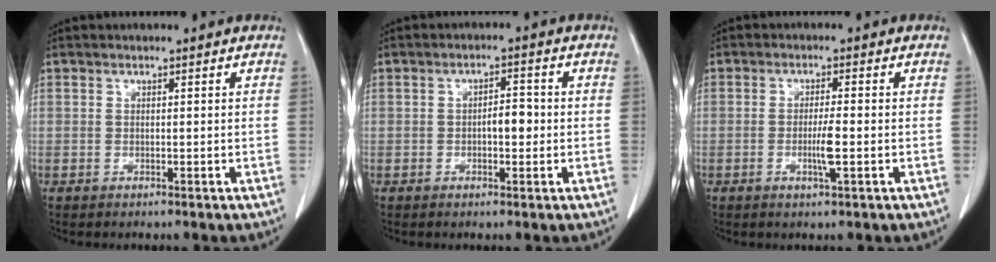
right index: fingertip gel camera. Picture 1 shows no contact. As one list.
[{"total": 3.1, "force": [-0.4, 1.2, 2.8], "torque": [-0.042, 0.005, -0.007]}, {"total": 3.3, "force": [-1.0, 0.0, 3.2], "torque": [-0.061, -0.004, -0.018]}]